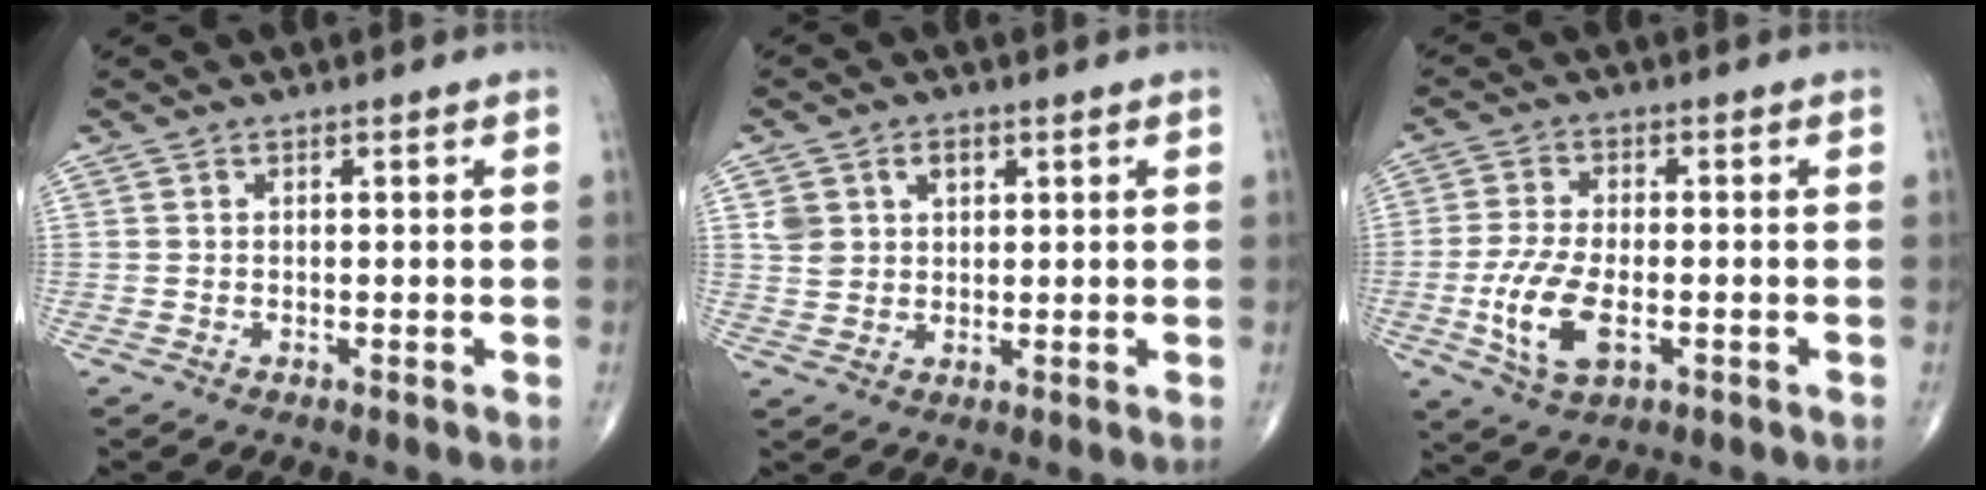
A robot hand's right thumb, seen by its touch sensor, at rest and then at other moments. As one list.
[{"total": 5.2, "force": [2.2, 3.9, 2.7], "torque": [-0.029, -0.009, 0.042]}, {"total": 9.6, "force": [-2.5, 4.7, 8.0], "torque": [-0.169, 0.000, -0.044]}]